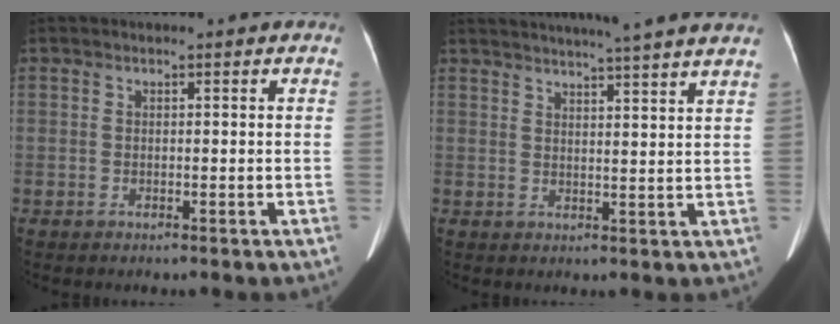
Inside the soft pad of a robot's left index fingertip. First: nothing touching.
{"total": 17.2, "force": [15.4, -0.8, 7.6], "torque": [-0.127, -0.004, 0.195]}